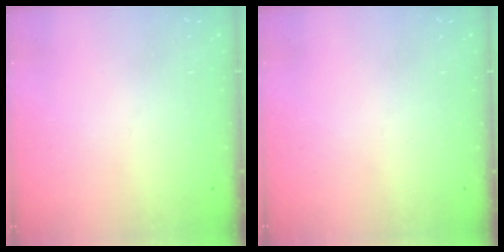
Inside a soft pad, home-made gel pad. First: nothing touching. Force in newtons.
{"total": 0.0}